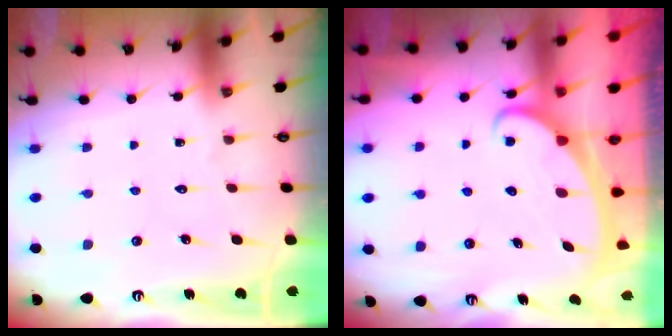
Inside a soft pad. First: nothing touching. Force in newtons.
{"total": 2.3, "press": 2.3, "slide": 0.3}